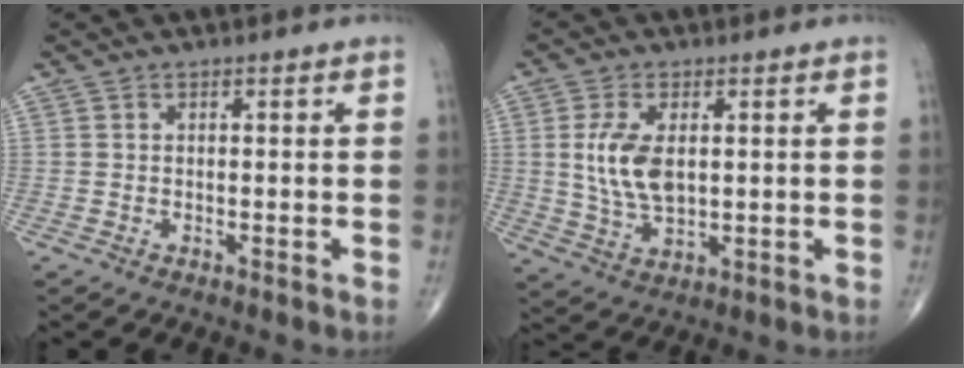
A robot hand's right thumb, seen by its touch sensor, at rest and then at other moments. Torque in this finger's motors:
{"motor_torque": [0.02, 0.20, 0.81, 0.02, 0.07]}